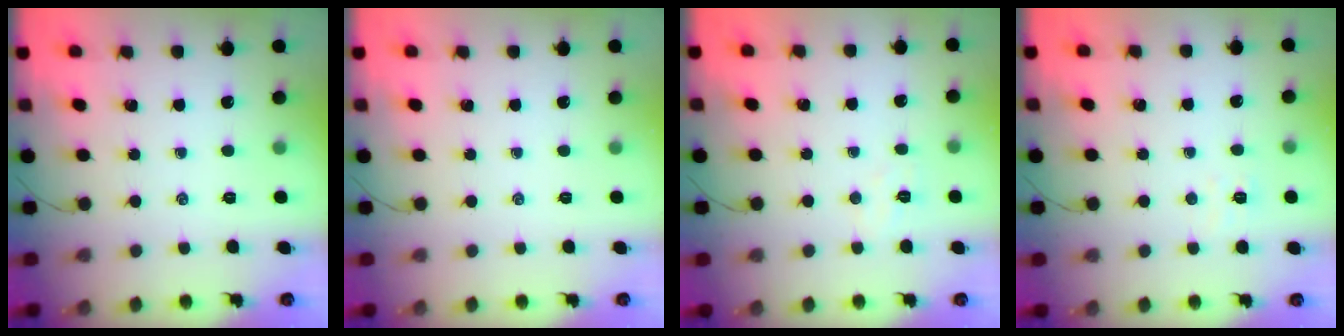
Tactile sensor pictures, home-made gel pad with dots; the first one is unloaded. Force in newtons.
{"total": 0.0}
{"total": 3.6, "press": 3.5, "slide": 0.8}
{"total": 2.7, "press": 2.5, "slide": 0.8}